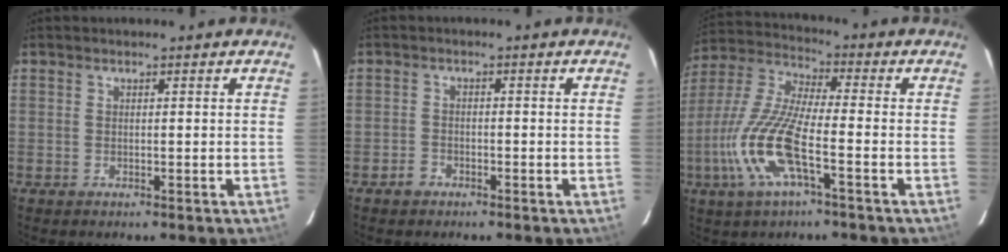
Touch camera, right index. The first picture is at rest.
{"total": 2.3, "force": [-1.7, 1.4, 0.5], "torque": [-0.015, 0.004, -0.031]}
{"total": 14.8, "force": [-5.2, 3.1, 13.5], "torque": [-0.296, -0.009, -0.107]}